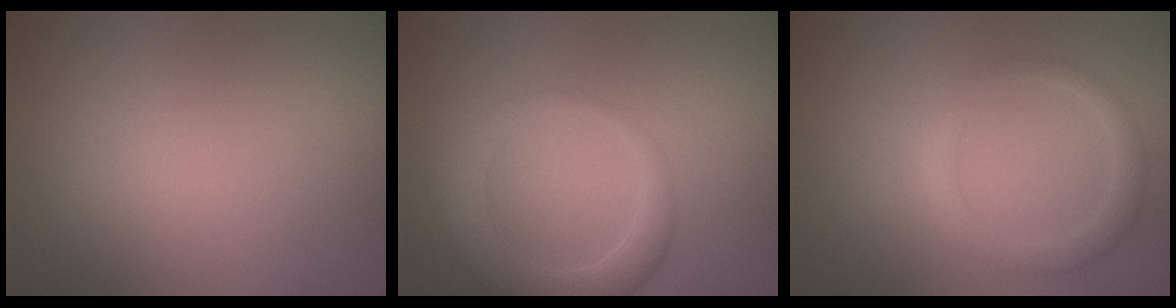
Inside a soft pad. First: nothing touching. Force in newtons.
{"total": 4.1, "press": 4.1, "slide": 0.2}
{"total": 2.3, "press": 2.3, "slide": 0.2}